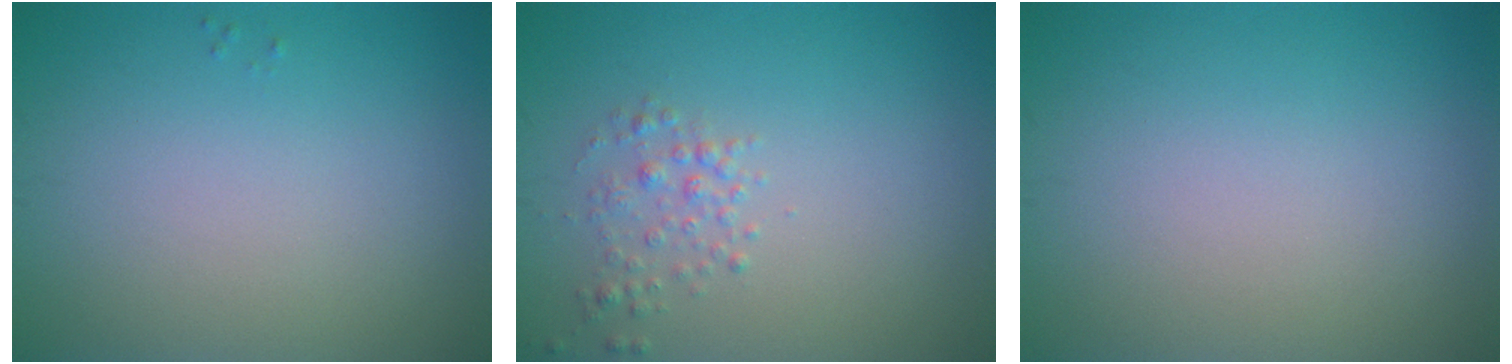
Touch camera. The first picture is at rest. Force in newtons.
{"total": 1.6, "press": 1.6, "slide": 0.1}
{"total": 0.0}